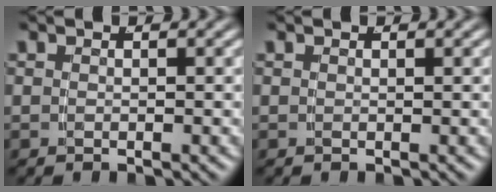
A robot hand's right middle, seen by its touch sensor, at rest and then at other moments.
{"total": 0.0}